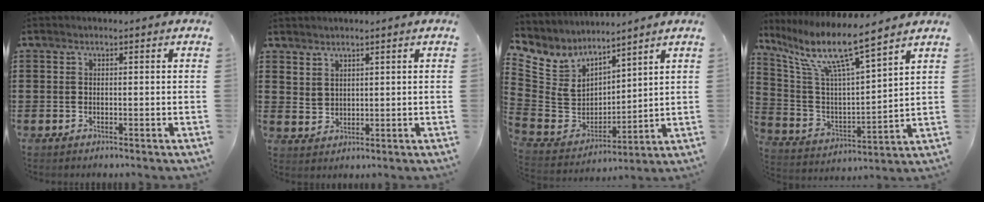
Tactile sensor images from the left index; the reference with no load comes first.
{"total": 2.4, "force": [2.0, 1.2, 0.0], "torque": [-0.007, 0.001, 0.040]}
{"total": 5.8, "force": [4.2, 4.0, 0.5], "torque": [-0.066, -0.046, 0.074]}
{"total": 10.4, "force": [7.7, 1.2, 6.8], "torque": [-0.154, -0.051, 0.122]}